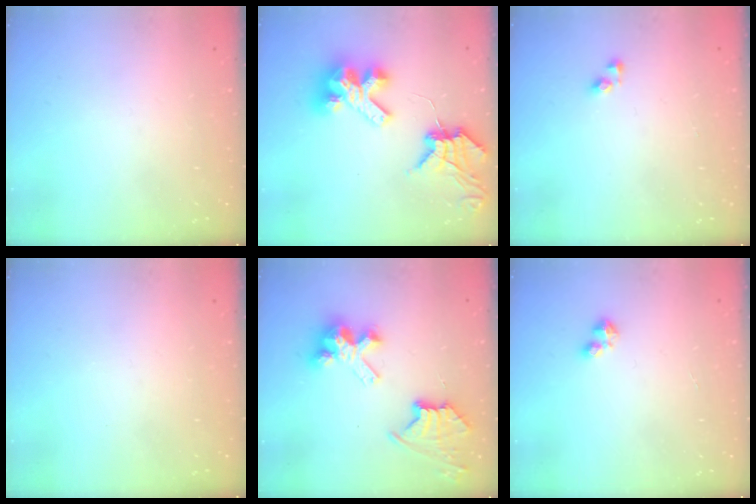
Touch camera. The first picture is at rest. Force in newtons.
{"total": 11.8, "press": 11.7, "slide": 1.3}
{"total": 3.1, "press": 3.1, "slide": 0.2}
{"total": 0.0}
{"total": 9.8, "press": 9.8, "slide": 0.7}
{"total": 2.4, "press": 2.4, "slide": 0.4}